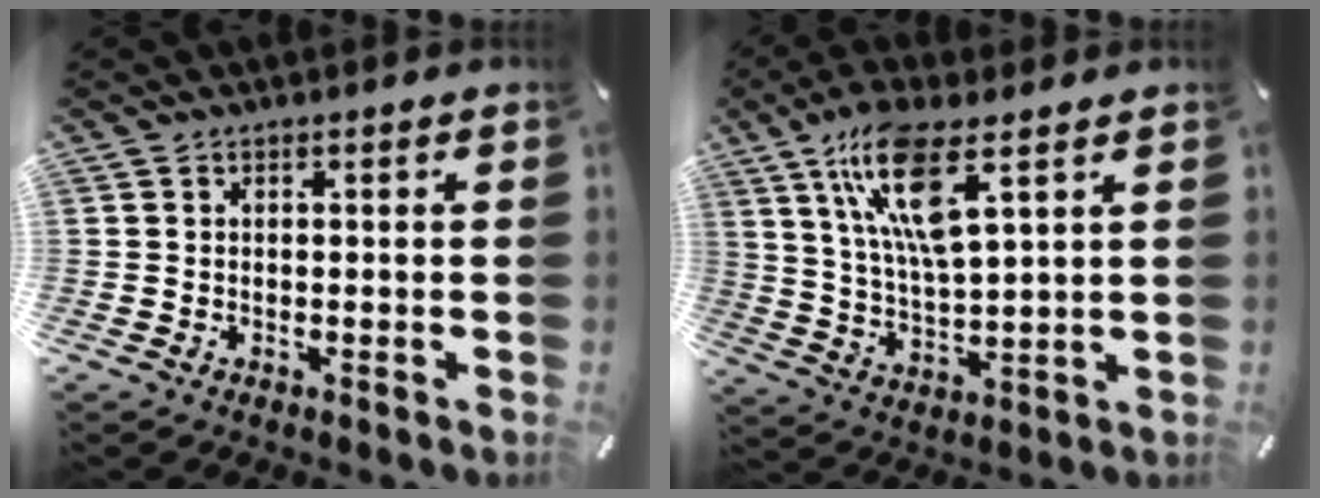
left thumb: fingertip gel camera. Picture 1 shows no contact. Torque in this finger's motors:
{"motor_torque": [0.65, 1.00, 1.37, -1.40, 0.20]}